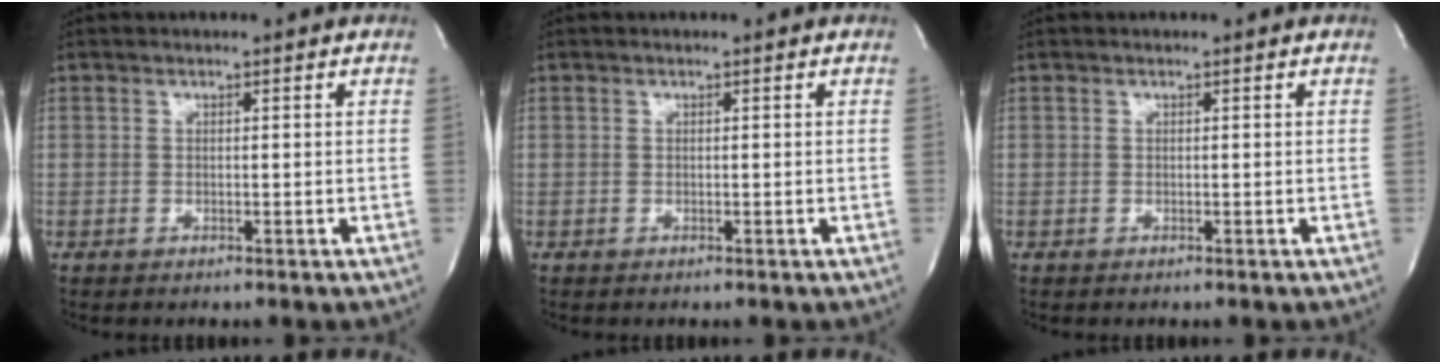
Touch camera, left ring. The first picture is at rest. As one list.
[{"total": 0.0}, {"total": 0.0}]